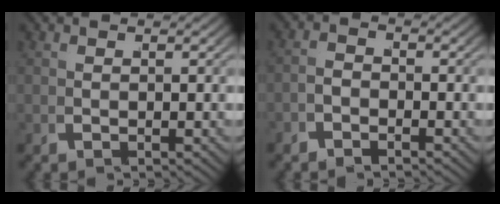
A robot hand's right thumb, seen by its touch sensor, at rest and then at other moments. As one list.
[{"total": 1.7, "force": [-1.6, 0.3, 0.1], "torque": [-0.002, -0.002, -0.037]}]